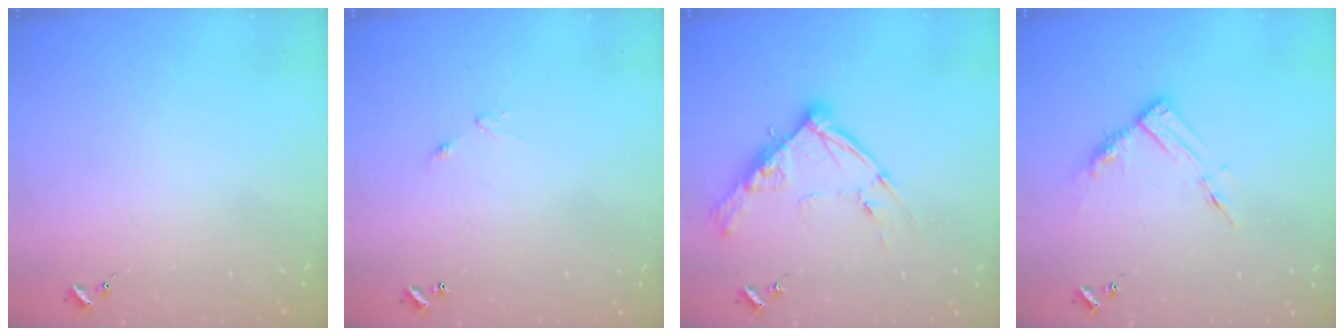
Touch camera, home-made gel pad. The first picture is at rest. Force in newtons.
{"total": 5.0, "press": 5.0, "slide": 0.5}
{"total": 13.3, "press": 13.2, "slide": 1.2}
{"total": 8.8, "press": 8.8, "slide": 0.6}